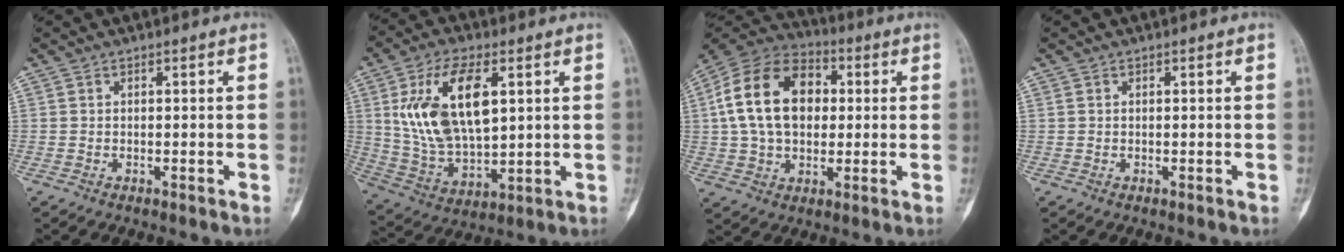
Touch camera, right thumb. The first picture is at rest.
{"total": 17.9, "force": [4.8, 9.0, 14.7], "torque": [-0.268, -0.012, 0.100]}
{"total": 19.1, "force": [2.8, 13.0, 13.7], "torque": [-0.234, 0.022, 0.045]}
{"total": 0.0}